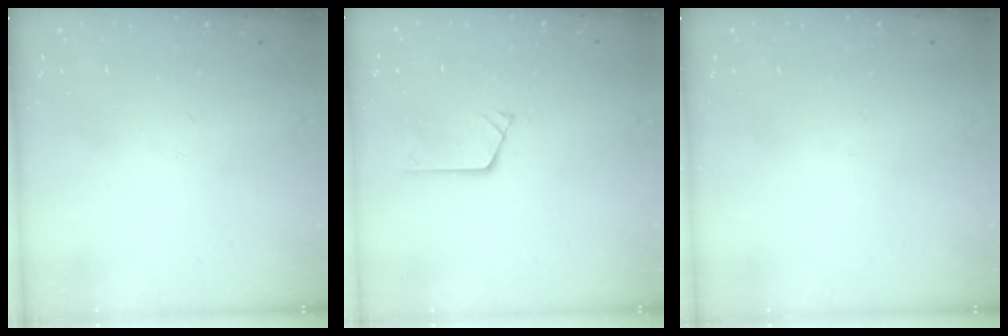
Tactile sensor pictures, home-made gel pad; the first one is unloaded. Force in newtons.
{"total": 2.4, "press": 2.4, "slide": 0.1}
{"total": 0.0}